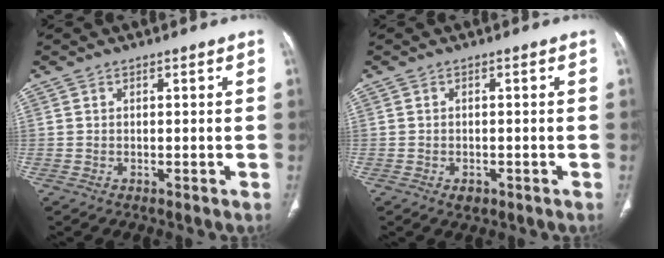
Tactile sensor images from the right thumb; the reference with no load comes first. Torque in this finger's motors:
{"motor_torque": [1.27, 0.36, 0.14, -0.57, -0.02]}